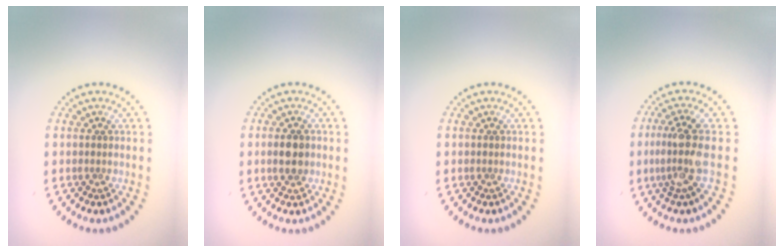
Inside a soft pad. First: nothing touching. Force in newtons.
{"total": 2.9, "press": 2.9, "slide": 0.1}
{"total": 0.0}
{"total": 3.4, "press": 2.5, "slide": 2.3}